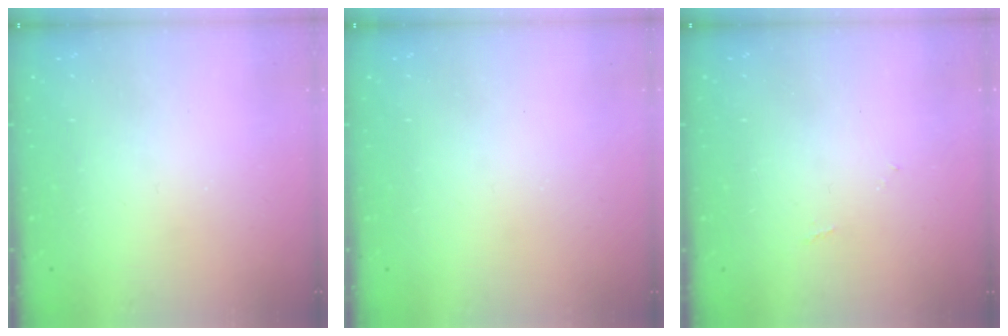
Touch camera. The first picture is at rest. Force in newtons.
{"total": 0.0}
{"total": 4.0, "press": 4.0, "slide": 0.6}